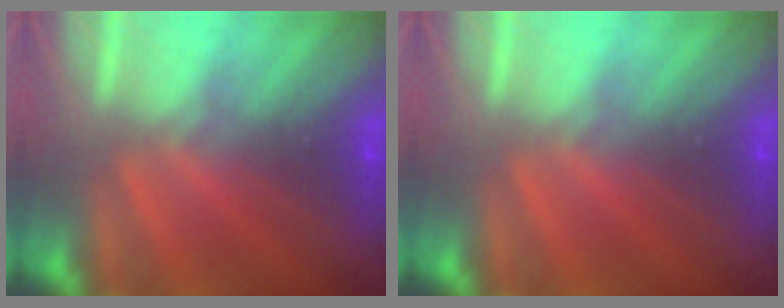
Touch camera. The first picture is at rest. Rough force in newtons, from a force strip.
{"total": 0.0}